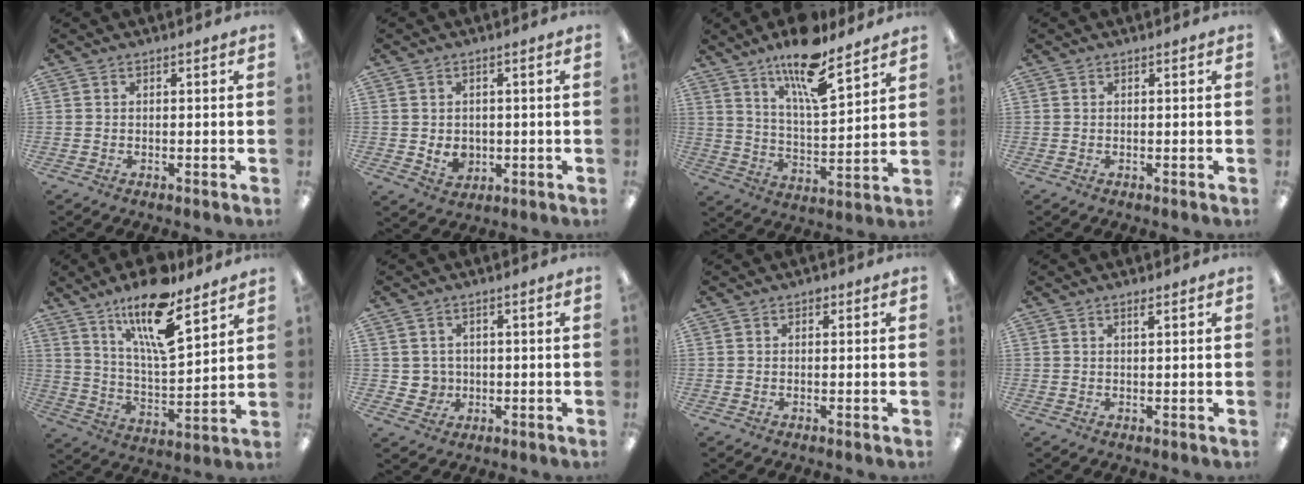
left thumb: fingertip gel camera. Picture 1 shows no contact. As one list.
[{"total": 4.0, "force": [-0.1, 3.3, 2.2], "torque": [-0.023, 0.000, 0.000]}, {"total": 15.4, "force": [11.5, 4.0, 9.5], "torque": [-0.163, -0.065, 0.191]}, {"total": 0.0}, {"total": 18.1, "force": [12.4, 5.3, 12.0], "torque": [-0.209, -0.065, 0.205]}, {"total": 3.3, "force": [0.5, 3.3, 0.2], "torque": [-0.005, 0.002, 0.009]}, {"total": 1.0, "force": [0.6, 0.6, 0.5], "torque": [-0.002, 0.000, 0.009]}, {"total": 1.4, "force": [1.0, 0.1, 0.9], "torque": [-0.020, 0.000, 0.017]}]